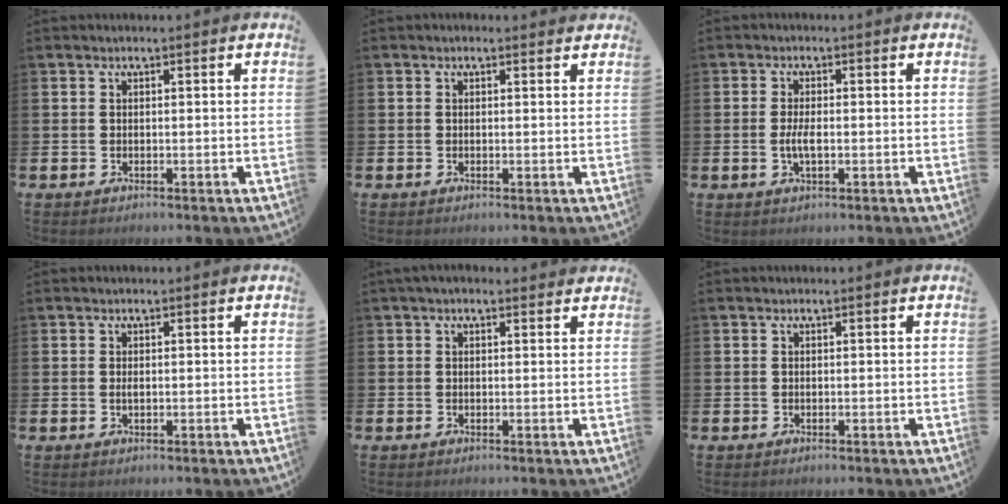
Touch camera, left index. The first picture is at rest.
{"total": 0.0}
{"total": 2.7, "force": [-0.3, 0.9, 2.5], "torque": [-0.037, -0.004, -0.008]}
{"total": 0.7, "force": [0.1, 0.3, 0.6], "torque": [-0.005, -0.002, 0.000]}
{"total": 1.2, "force": [0.9, 0.5, 0.5], "torque": [0.000, 0.001, 0.013]}
{"total": 0.0}